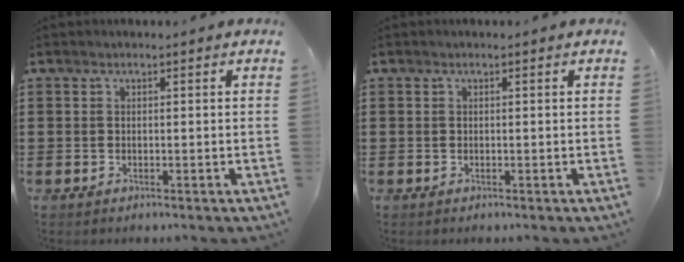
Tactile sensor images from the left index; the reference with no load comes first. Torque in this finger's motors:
{"motor_torque": [0.00, 0.00, 0.00, -0.01]}